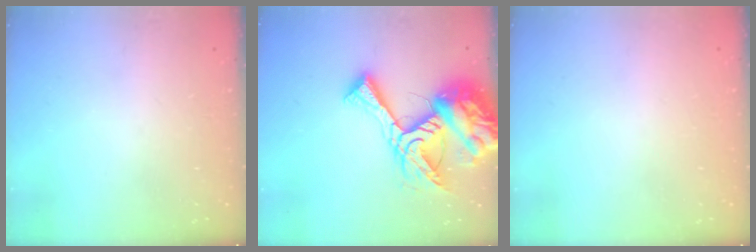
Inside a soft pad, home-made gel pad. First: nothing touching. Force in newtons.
{"total": 21.2, "press": 21.1, "slide": 2.2}
{"total": 1.8, "press": 1.8, "slide": 0.1}